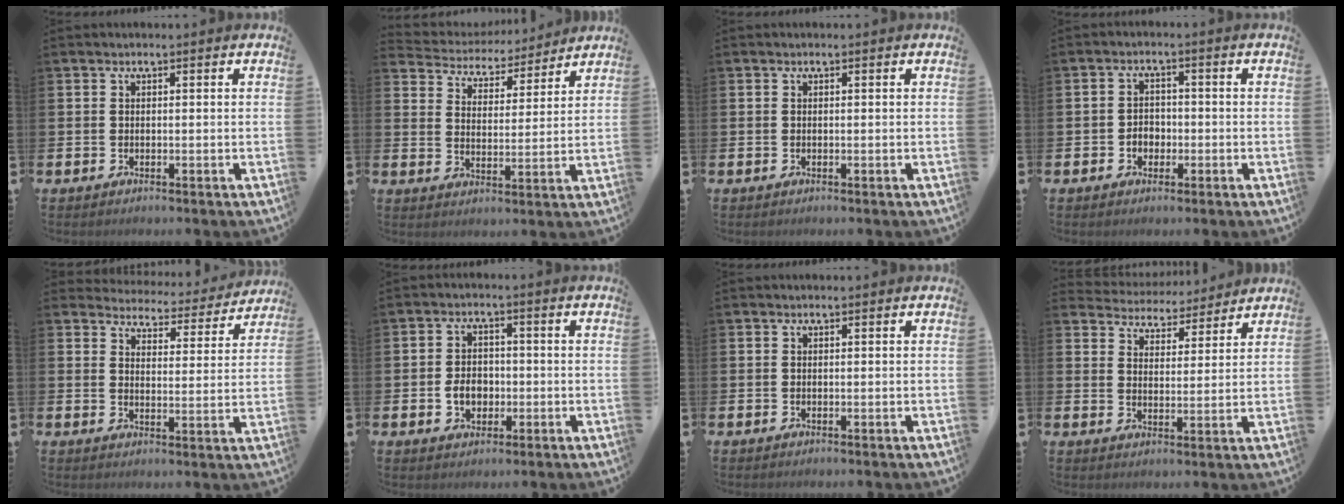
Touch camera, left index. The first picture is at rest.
{"total": 4.7, "force": [4.4, 1.5, -0.2], "torque": [-0.029, -0.036, 0.075]}
{"total": 0.0}
{"total": 2.4, "force": [-0.8, 2.0, 1.0], "torque": [-0.012, 0.001, -0.021]}
{"total": 4.4, "force": [4.3, 0.8, 0.2], "torque": [-0.013, -0.041, 0.070]}
{"total": 4.0, "force": [-0.8, 3.1, 2.4], "torque": [-0.033, 0.001, -0.022]}
{"total": 0.0}
{"total": 4.5, "force": [4.3, 1.1, -0.3], "torque": [-0.014, -0.036, 0.075]}